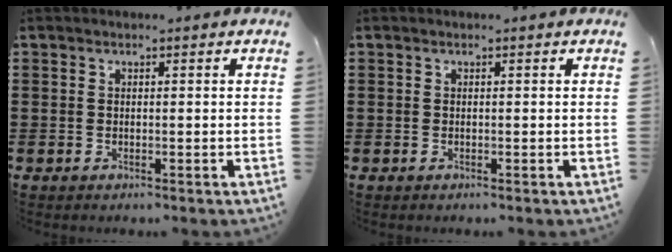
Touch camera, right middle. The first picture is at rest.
{"total": 0.0}